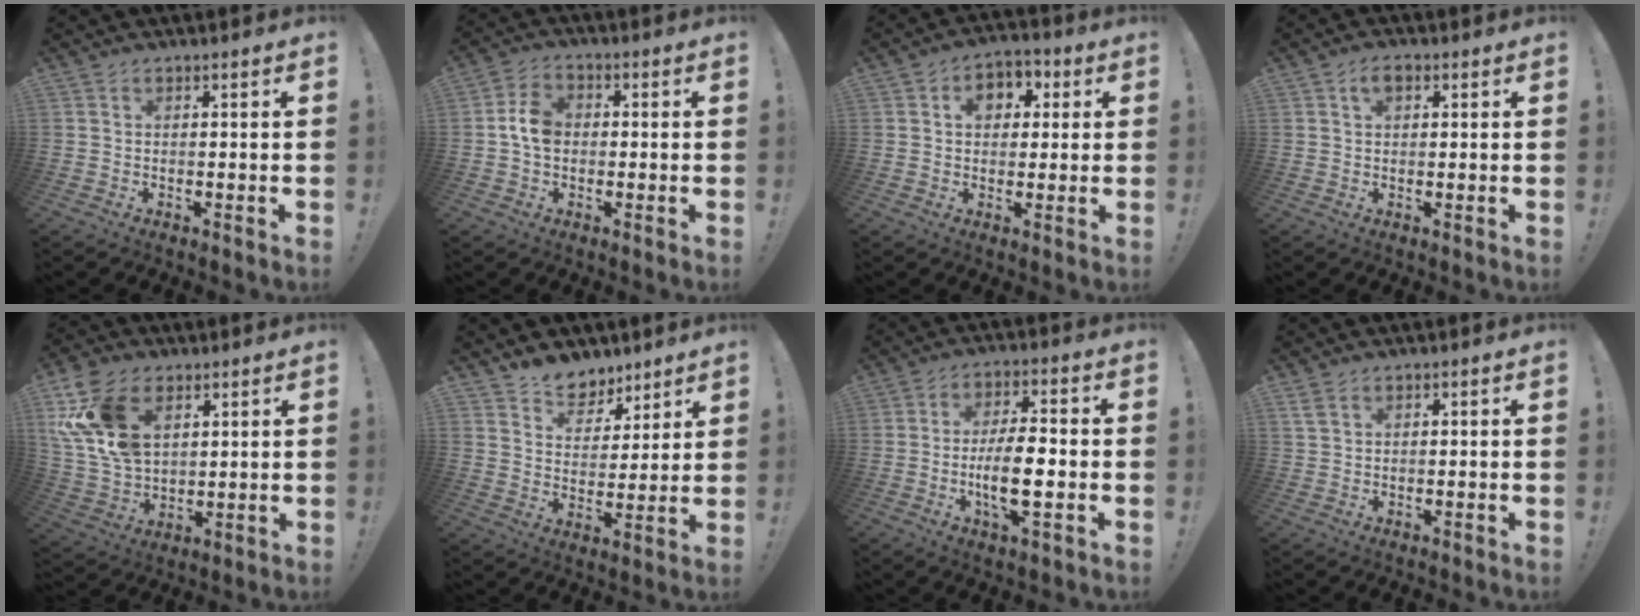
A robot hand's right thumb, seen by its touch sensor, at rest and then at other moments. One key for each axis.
{"total": 7.3, "fx": -0.1, "fy": 5.4, "fz": 4.9, "tx": -0.083, "ty": 0.016, "tz": 0.001}
{"total": 7.2, "fx": 1.9, "fy": 5.7, "fz": 4.0, "tx": -0.048, "ty": 0.002, "tz": 0.032}
{"total": 3.5, "fx": 1.5, "fy": 2.0, "fz": 2.6, "tx": -0.041, "ty": 0.004, "tz": 0.023}
{"total": 18.5, "fx": 7.3, "fy": 12.3, "fz": 11.7, "tx": -0.245, "ty": -0.026, "tz": 0.139}
{"total": 8.7, "fx": 7.1, "fy": 4.8, "fz": 1.5, "tx": -0.033, "ty": -0.055, "tz": 0.140}
{"total": 11.1, "fx": -2.3, "fy": 3.3, "fz": 10.3, "tx": -0.188, "ty": -0.002, "tz": -0.045}
{"total": 2.6, "fx": 1.6, "fy": 1.2, "fz": 1.6, "tx": -0.027, "ty": -0.003, "tz": 0.031}